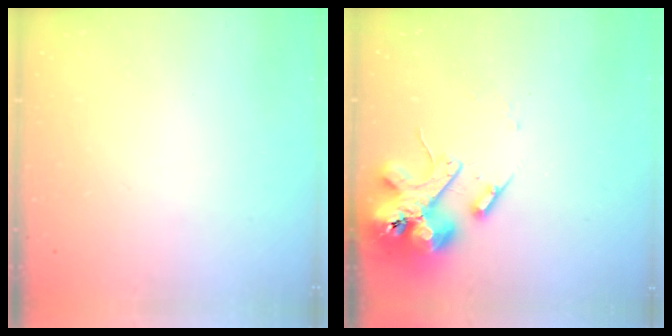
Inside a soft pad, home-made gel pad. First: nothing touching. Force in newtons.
{"total": 14.5, "press": 14.4, "slide": 2.2}